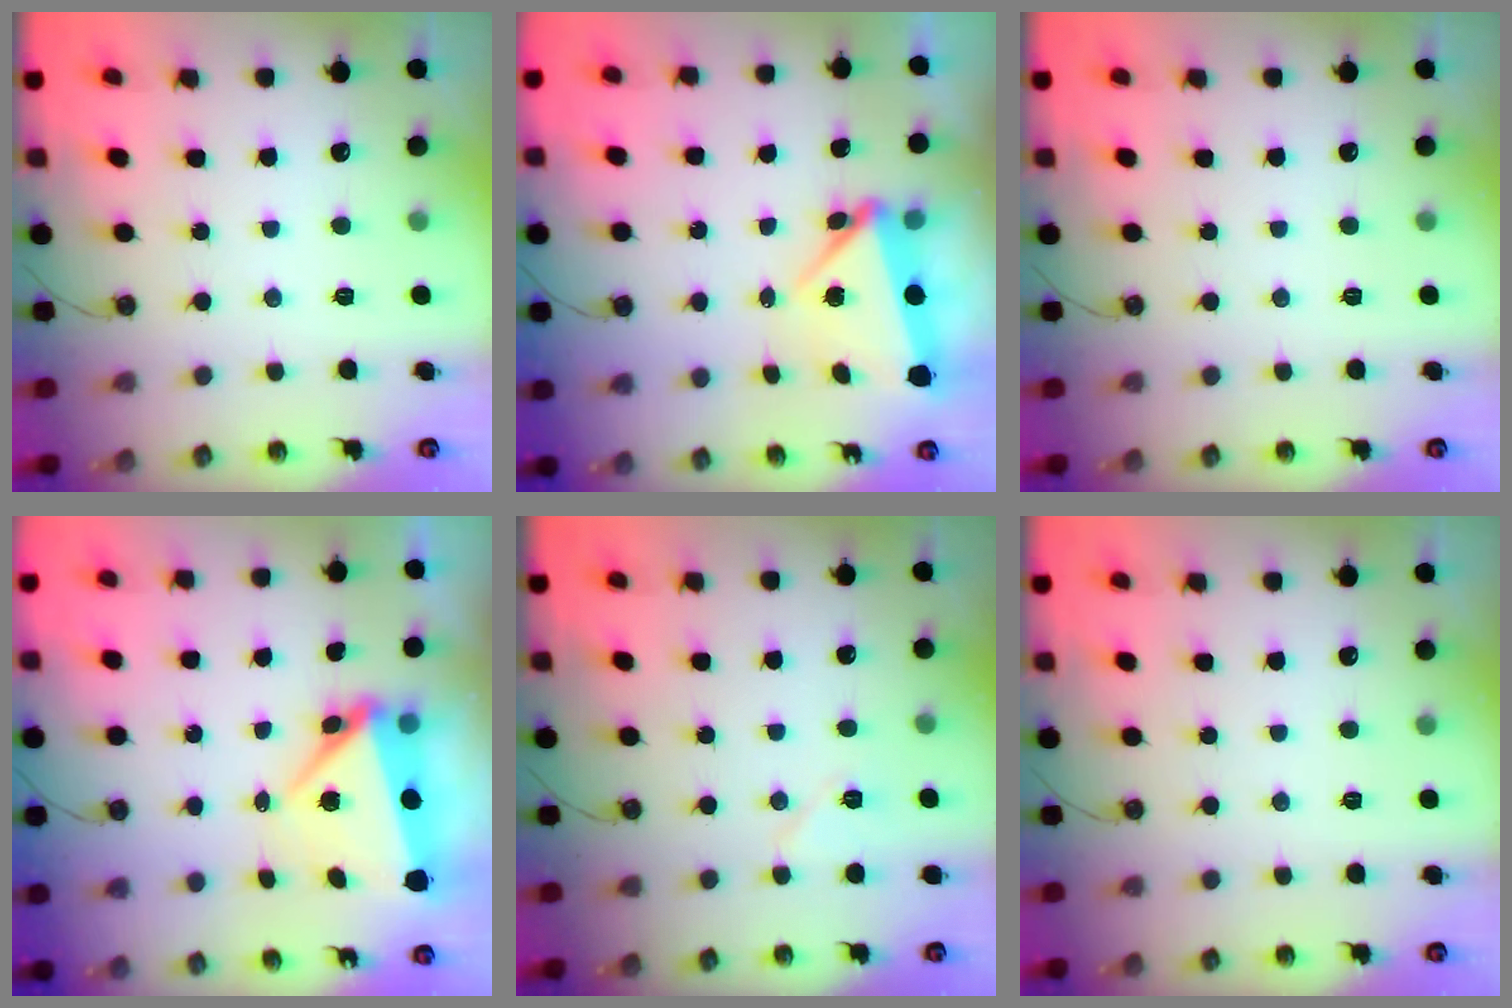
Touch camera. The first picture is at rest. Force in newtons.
{"total": 7.0, "press": 6.9, "slide": 0.6}
{"total": 0.0}
{"total": 9.1, "press": 7.1, "slide": 5.7}
{"total": 6.5, "press": 6.5, "slide": 0.5}
{"total": 0.0}